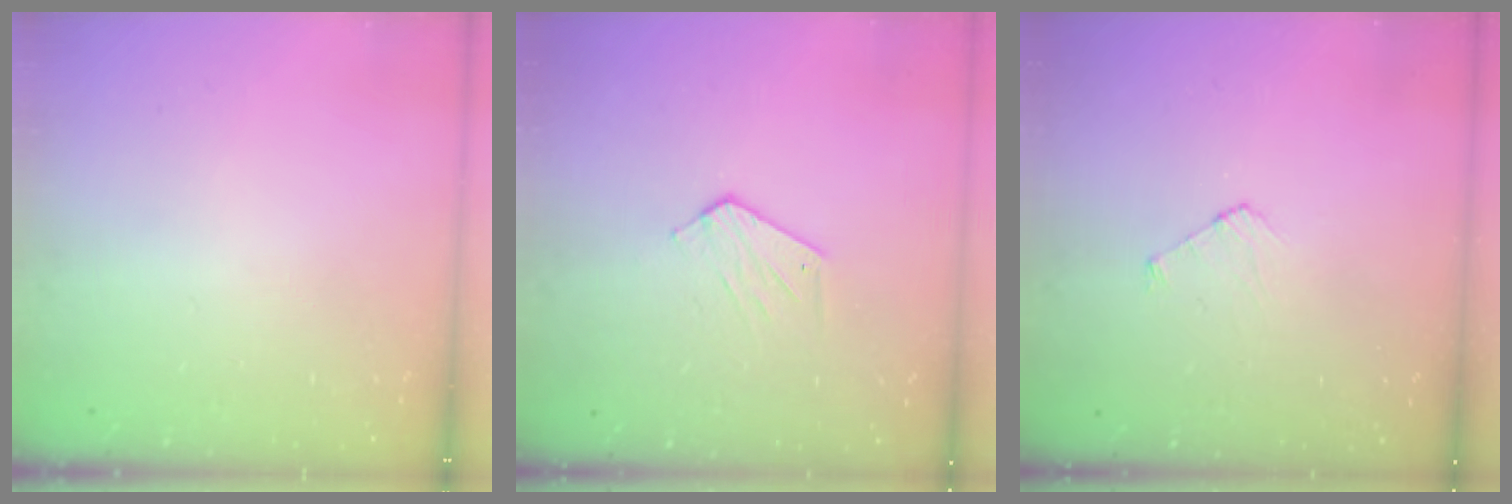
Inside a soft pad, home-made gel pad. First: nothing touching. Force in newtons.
{"total": 4.4, "press": 4.4, "slide": 0.3}
{"total": 3.8, "press": 3.8, "slide": 0.3}